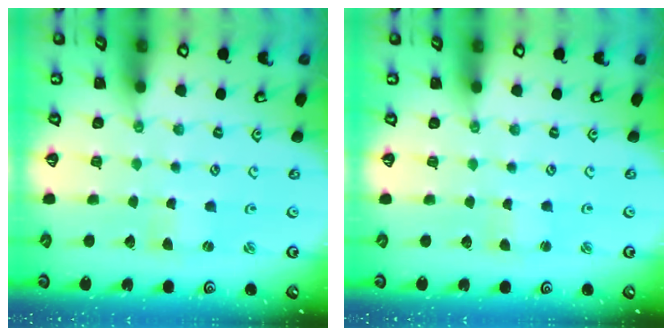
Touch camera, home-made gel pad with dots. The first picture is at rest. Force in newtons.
{"total": 0.7, "press": 0.7, "slide": 0.1}